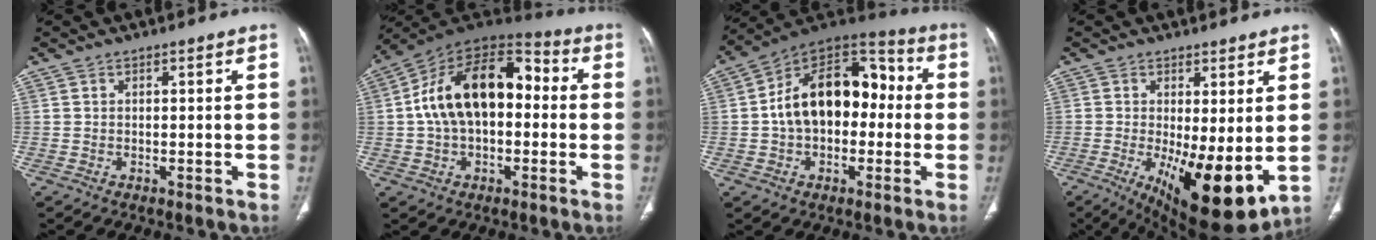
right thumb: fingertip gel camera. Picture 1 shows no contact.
{"total": 19.6, "force": [0.9, 12.0, 15.5], "torque": [-0.244, 0.048, 0.008]}
{"total": 19.1, "force": [0.1, 12.5, 14.4], "torque": [-0.192, 0.049, -0.006]}
{"total": 14.6, "force": [-2.2, 5.1, 13.5], "torque": [-0.208, -0.034, -0.015]}